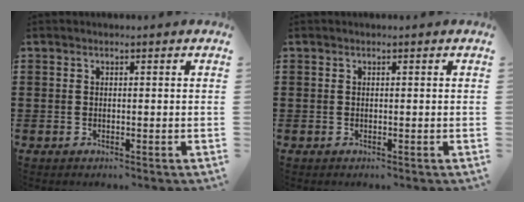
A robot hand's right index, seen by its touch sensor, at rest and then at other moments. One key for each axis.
{"total": 0.0}